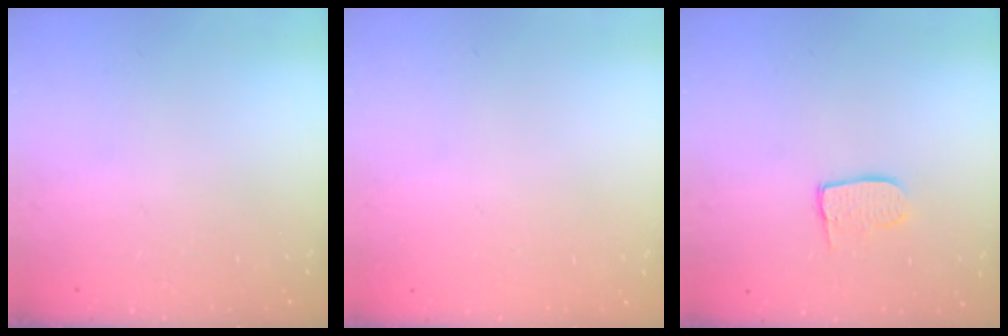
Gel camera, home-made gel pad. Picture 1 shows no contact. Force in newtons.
{"total": 0.0}
{"total": 6.7, "press": 6.7, "slide": 0.2}